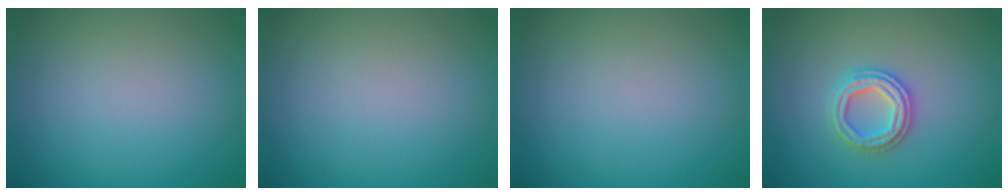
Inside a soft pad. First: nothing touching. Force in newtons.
{"total": 0.0}
{"total": 0.0}
{"total": 2.9, "press": 2.9, "slide": 0.6}